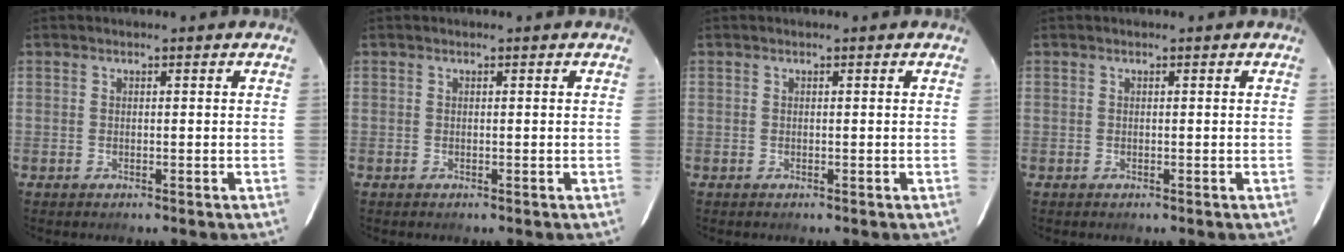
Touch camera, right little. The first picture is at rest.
{"total": 0.0}
{"total": 0.0}
{"total": 0.0}